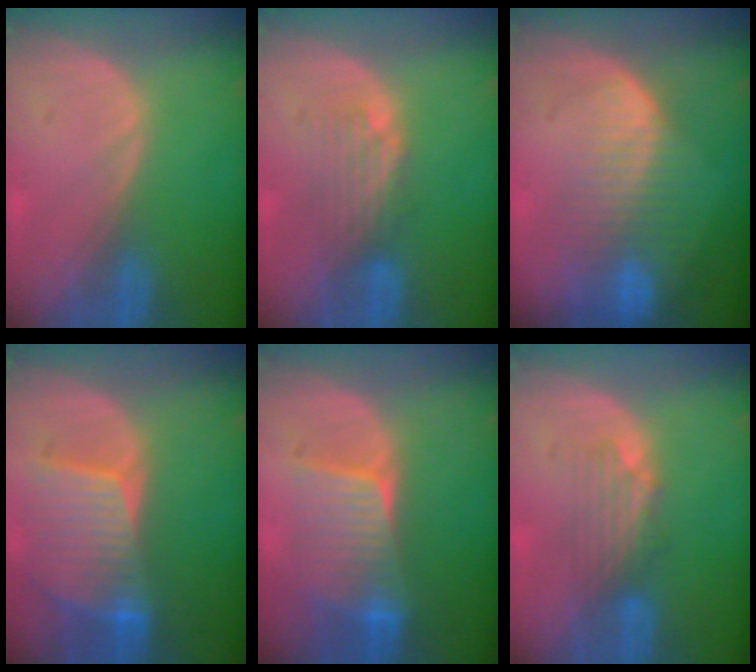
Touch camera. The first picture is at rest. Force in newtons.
{"total": 4.5, "press": 3.8, "slide": 2.3}
{"total": 8.6, "press": 7.4, "slide": 4.4}
{"total": 9.0, "press": 8.0, "slide": 4.1}
{"total": 6.8, "press": 6.8, "slide": 0.3}
{"total": 3.8, "press": 3.8, "slide": 0.4}